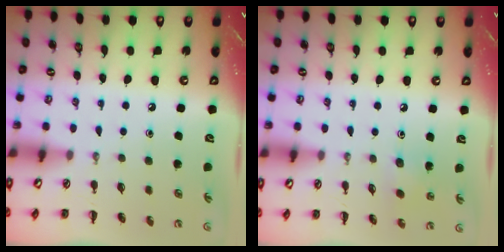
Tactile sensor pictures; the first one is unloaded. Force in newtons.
{"total": 4.6, "press": 4.4, "slide": 1.4}